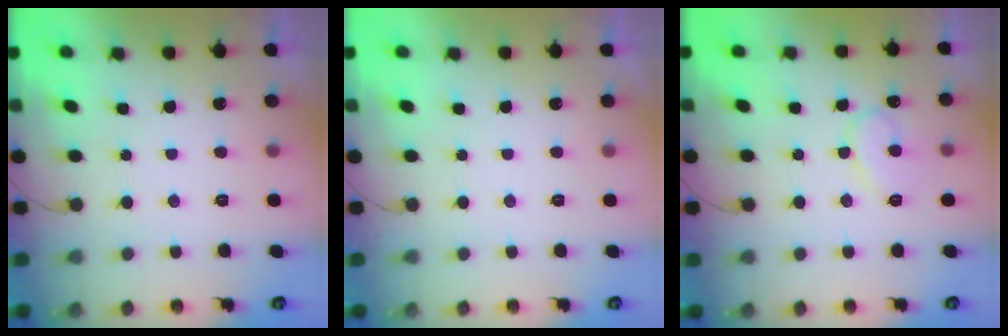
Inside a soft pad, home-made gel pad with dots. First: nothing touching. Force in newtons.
{"total": 0.0}
{"total": 10.6, "press": 10.5, "slide": 0.9}